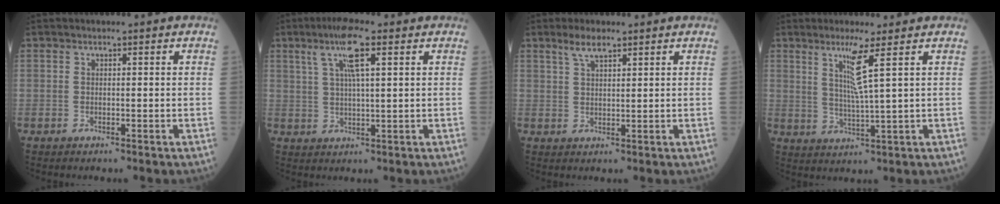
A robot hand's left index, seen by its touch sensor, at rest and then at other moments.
{"total": 6.8, "force": [3.2, 0.7, 5.9], "torque": [-0.121, 0.010, 0.061]}
{"total": 3.9, "force": [2.9, 1.0, 2.4], "torque": [-0.056, 0.004, 0.060]}
{"total": 5.2, "force": [2.5, -1.2, 4.4], "torque": [-0.084, -0.015, 0.051]}